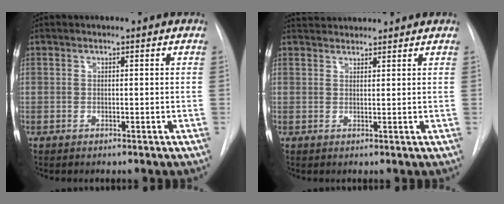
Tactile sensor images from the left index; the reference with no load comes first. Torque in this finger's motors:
{"motor_torque": [-0.01, -0.61, 0.05, 0.01]}